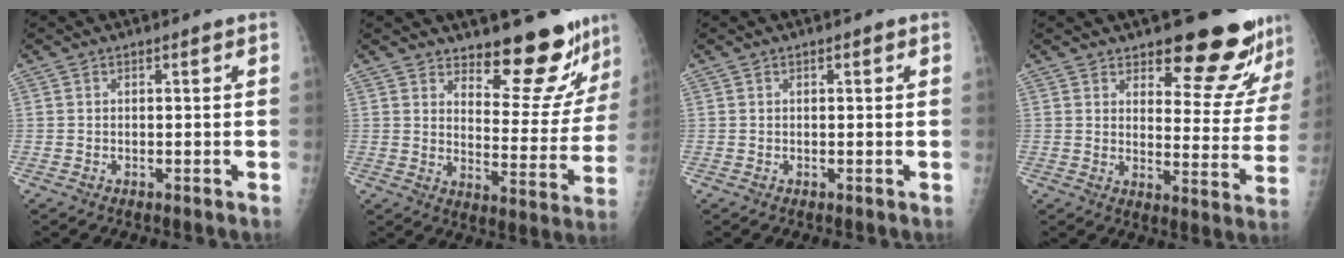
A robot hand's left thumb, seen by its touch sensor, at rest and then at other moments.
{"total": 14.4, "force": [12.8, 4.4, 5.1], "torque": [-0.017, -0.116, 0.167]}
{"total": 0.6, "force": [0.3, 0.2, 0.5], "torque": [-0.006, 0.001, 0.003]}
{"total": 15.6, "force": [13.0, 4.8, 7.1], "torque": [-0.040, -0.103, 0.158]}